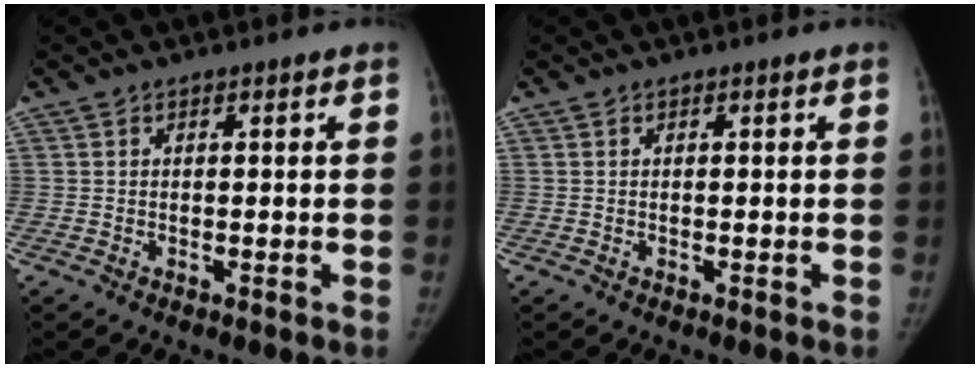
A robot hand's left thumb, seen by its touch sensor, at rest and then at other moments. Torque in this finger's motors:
{"motor_torque": [-0.03, 0.00, 0.05, 0.11, 0.00]}